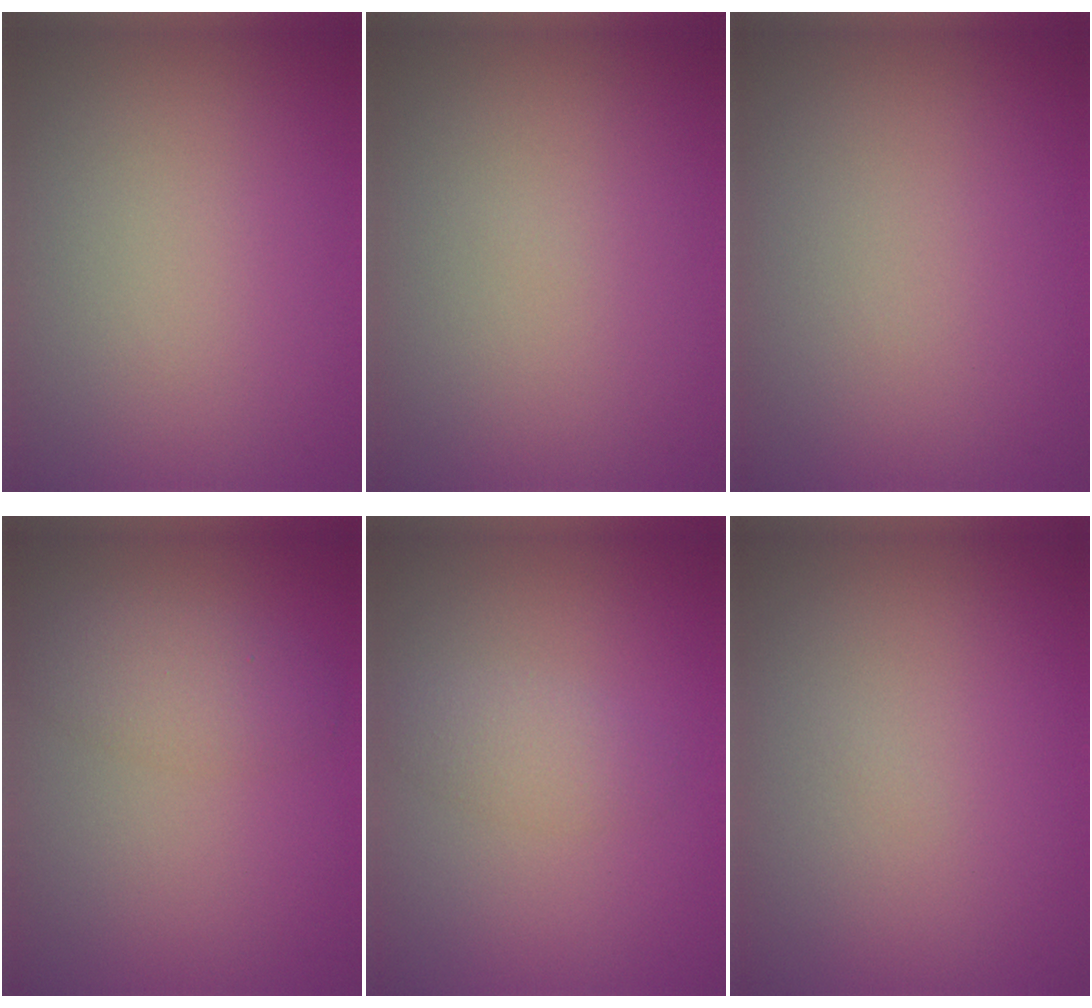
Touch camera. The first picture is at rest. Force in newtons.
{"total": 0.0}
{"total": 0.0}
{"total": 2.8, "press": 2.8, "slide": 0.1}
{"total": 1.8, "press": 1.8, "slide": 0.1}
{"total": 0.0}